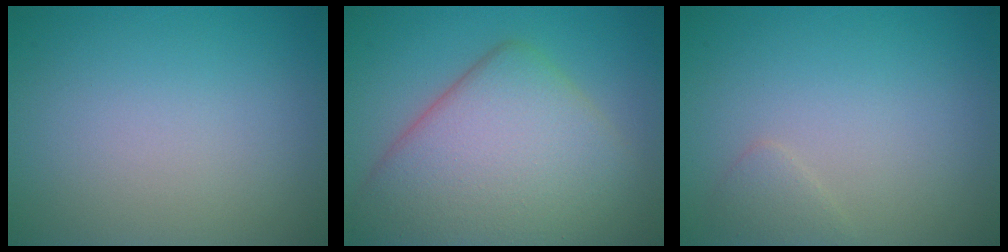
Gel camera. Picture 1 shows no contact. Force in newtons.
{"total": 10.0, "press": 10.0, "slide": 0.4}
{"total": 1.1, "press": 1.1, "slide": 0.0}